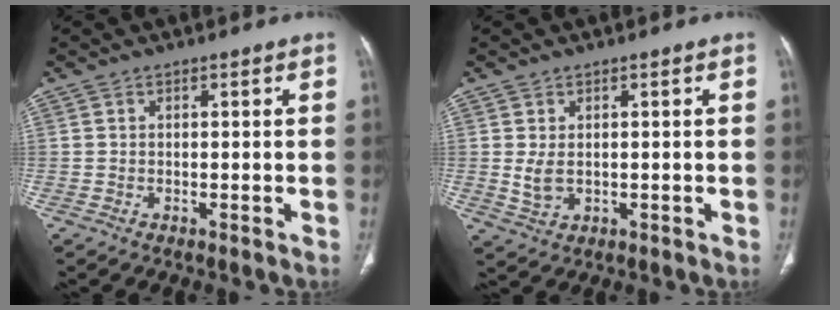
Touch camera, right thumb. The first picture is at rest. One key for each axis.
{"total": 3.2, "fx": 0.3, "fy": 2.2, "fz": 2.3, "tx": -0.044, "ty": -0.006, "tz": 0.013}